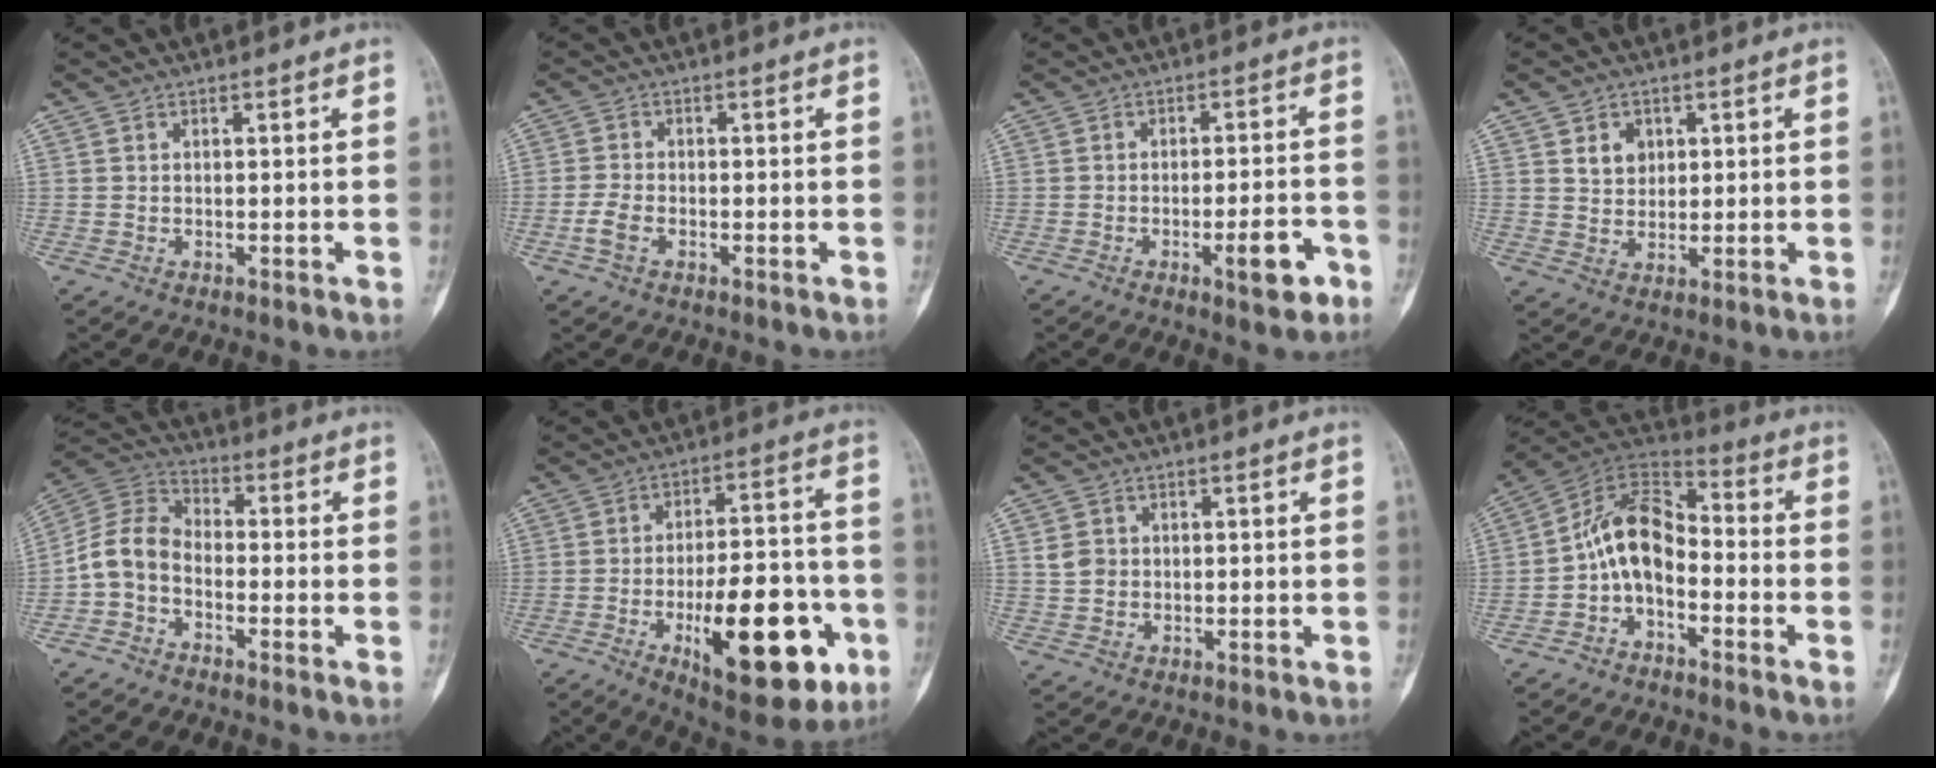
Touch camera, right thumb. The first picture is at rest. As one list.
[{"total": 3.3, "force": [-1.3, 2.0, 2.2], "torque": [-0.053, 0.008, -0.028]}, {"total": 7.0, "force": [-3.3, 2.0, 5.8], "torque": [-0.075, 0.018, -0.041]}, {"total": 4.2, "force": [1.6, 3.4, 1.9], "torque": [-0.012, -0.010, 0.031]}, {"total": 8.0, "force": [-2.7, 5.5, 5.1], "torque": [-0.095, 0.043, -0.072]}, {"total": 23.3, "force": [-8.0, 9.4, 19.7], "torque": [-0.257, 0.022, -0.104]}, {"total": 3.1, "force": [0.6, 2.8, 1.2], "torque": [-0.008, 0.004, 0.014]}, {"total": 10.9, "force": [-3.2, 6.9, 7.8], "torque": [-0.128, 0.072, -0.072]}]